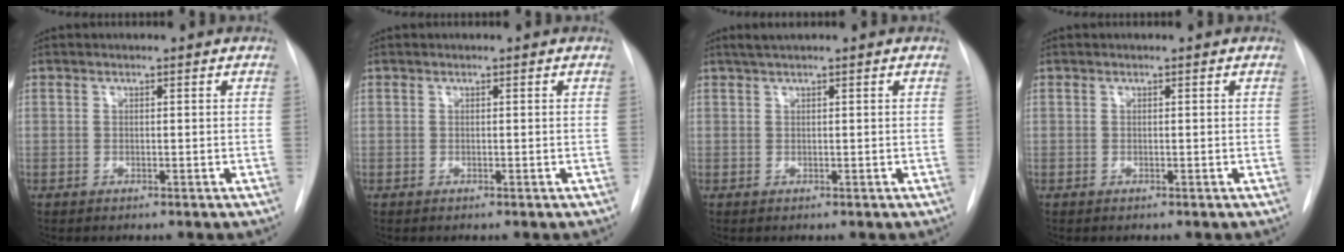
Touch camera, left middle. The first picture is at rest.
{"total": 0.0}
{"total": 1.6, "force": [1.2, -0.1, 1.1], "torque": [-0.023, 0.013, 0.023]}
{"total": 0.0}